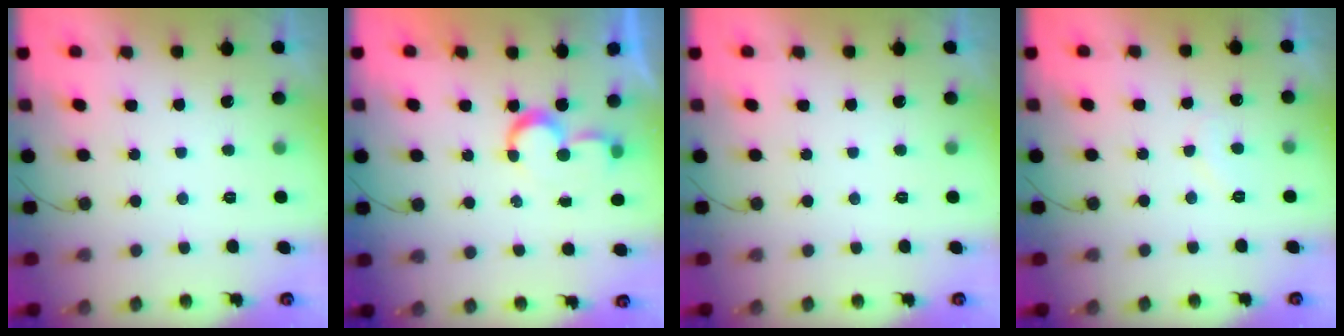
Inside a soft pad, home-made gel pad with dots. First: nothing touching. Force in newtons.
{"total": 5.5, "press": 5.4, "slide": 0.5}
{"total": 0.0}
{"total": 5.3, "press": 5.3, "slide": 0.4}